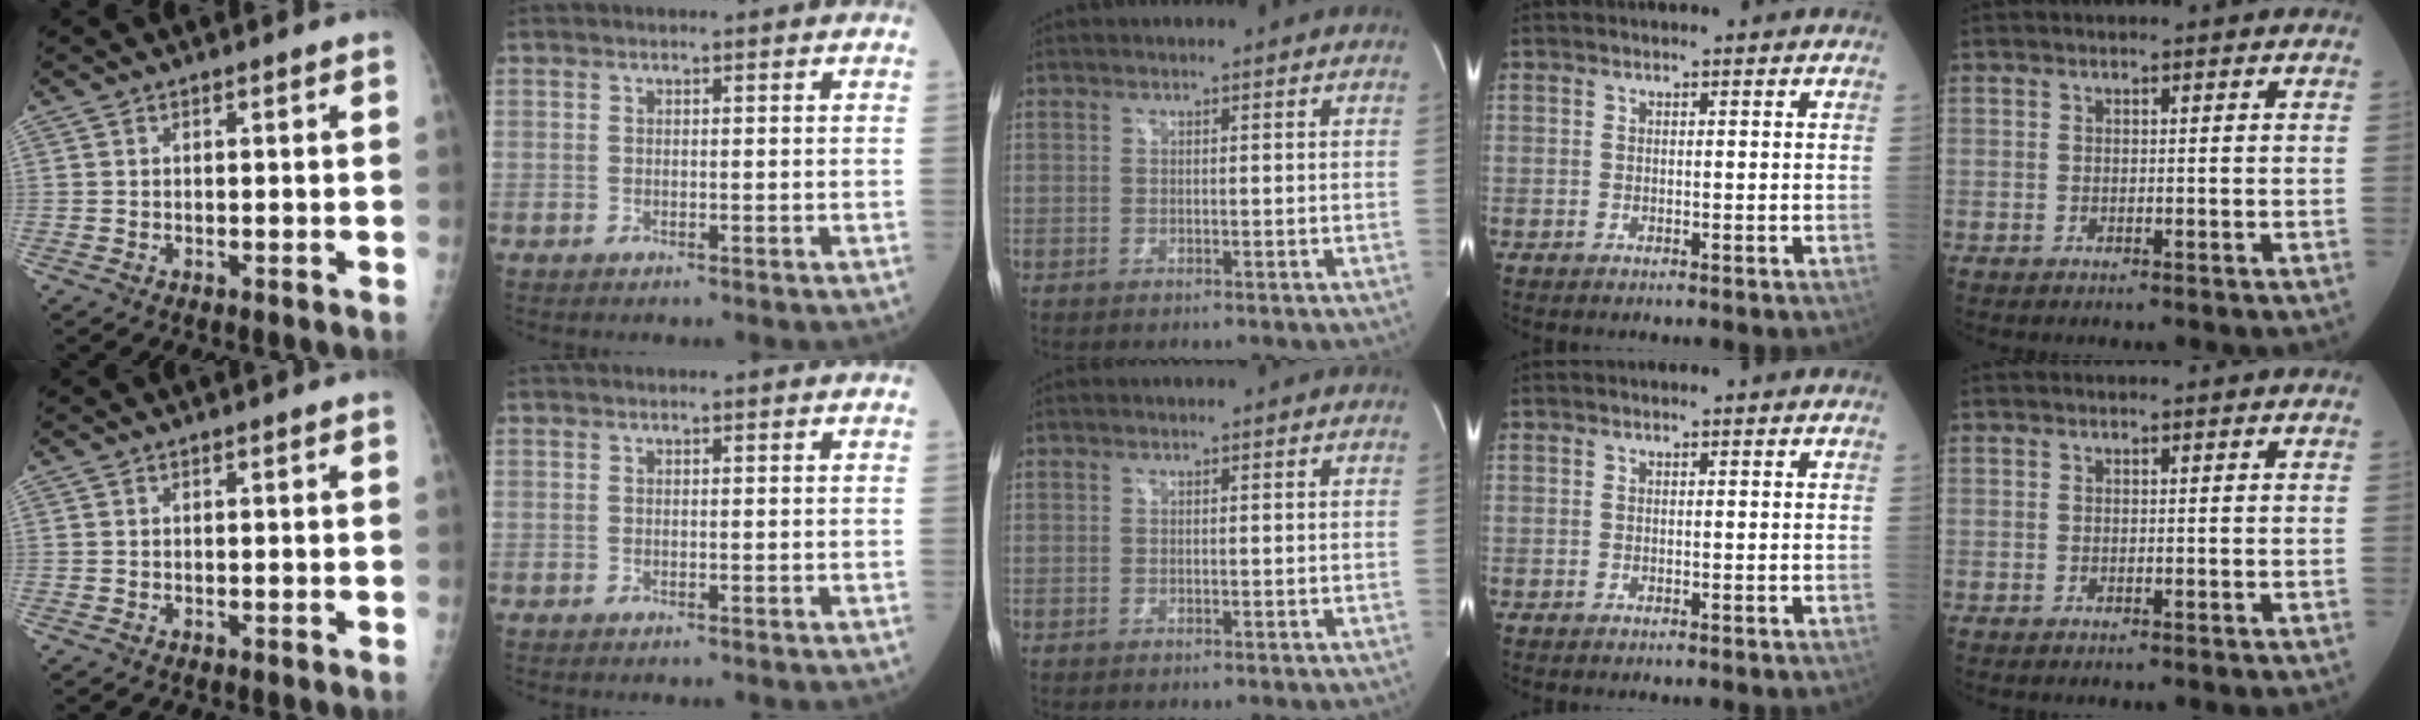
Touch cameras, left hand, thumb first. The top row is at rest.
{}